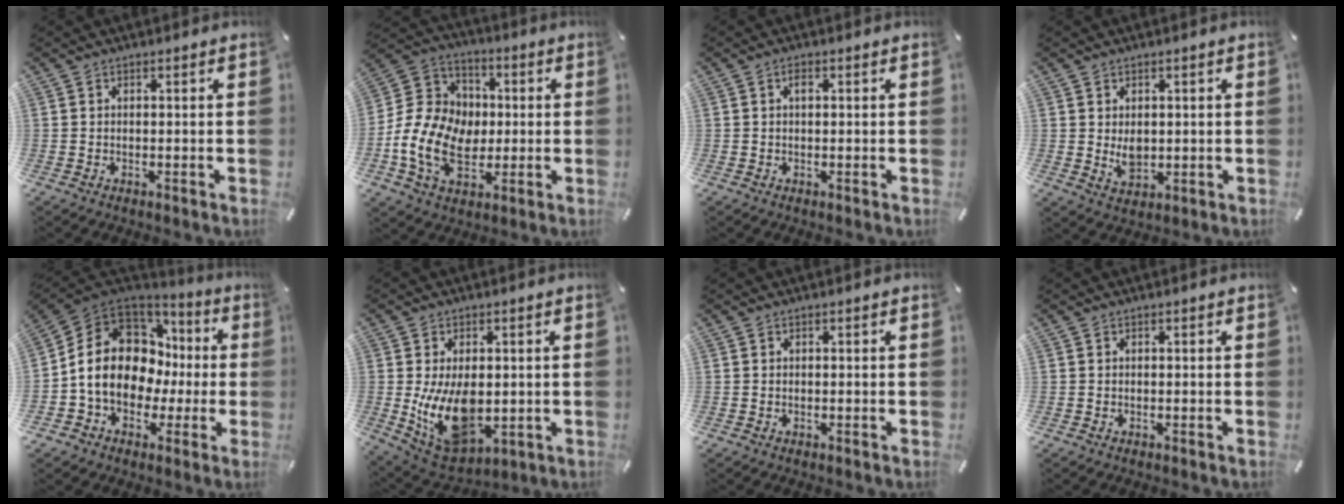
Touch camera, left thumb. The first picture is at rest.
{"total": 15.8, "force": [-2.9, 12.8, 8.8], "torque": [-0.207, 0.022, -0.048]}
{"total": 0.7, "force": [0.1, 0.4, 0.6], "torque": [-0.012, 0.003, 0.001]}
{"total": 4.2, "force": [0.5, 3.3, 2.6], "torque": [-0.049, -0.010, 0.008]}
{"total": 15.9, "force": [0.1, 12.9, 9.3], "torque": [-0.191, 0.001, 0.008]}
{"total": 13.7, "force": [-0.7, 8.8, 10.5], "torque": [-0.211, -0.016, -0.007]}
{"total": 0.0}
{"total": 0.0}